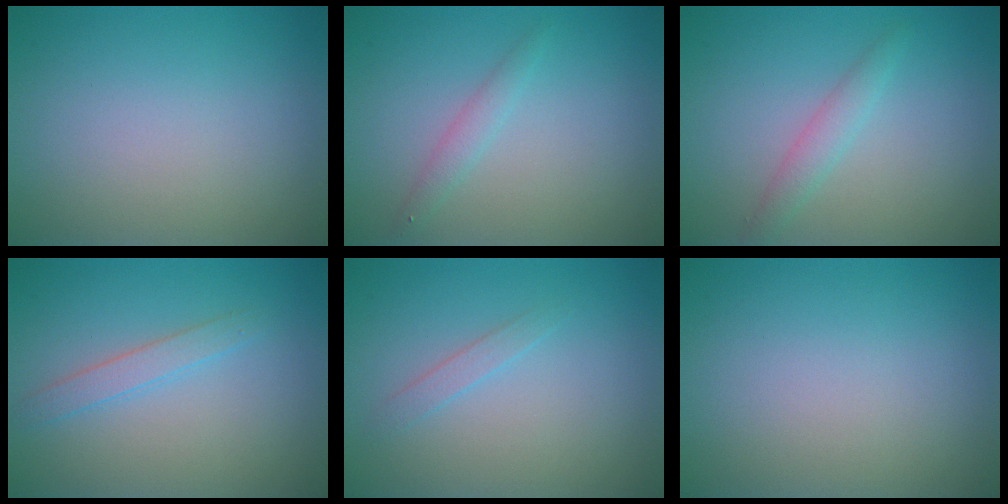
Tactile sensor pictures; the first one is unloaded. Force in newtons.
{"total": 1.3, "press": 1.3, "slide": 0.0}
{"total": 1.7, "press": 1.7, "slide": 0.1}
{"total": 1.6, "press": 1.6, "slide": 0.2}
{"total": 1.0, "press": 1.0, "slide": 0.0}
{"total": 0.0}